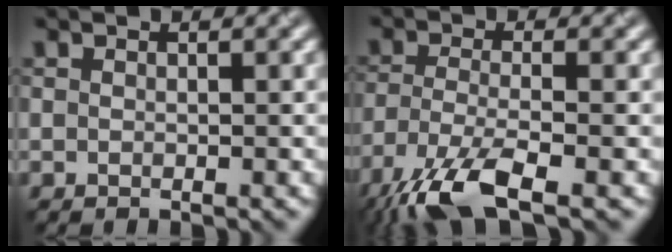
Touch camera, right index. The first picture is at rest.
{"total": 7.7, "force": [-5.2, 1.9, 5.3], "torque": [-0.123, -0.009, -0.105]}